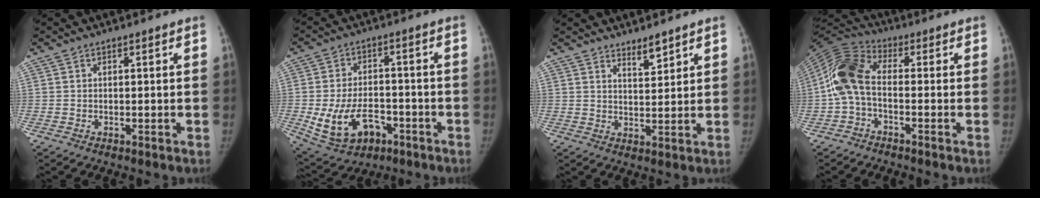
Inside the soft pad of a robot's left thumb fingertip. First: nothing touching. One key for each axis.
{"total": 13.4, "fx": -5.1, "fy": 8.9, "fz": 8.7, "tx": -0.145, "ty": 0.025, "tz": -0.070}
{"total": 3.5, "fx": 3.0, "fy": 0.9, "fz": 1.7, "tx": -0.019, "ty": -0.029, "tz": 0.051}
{"total": 10.6, "fx": -1.1, "fy": 5.9, "fz": 8.7, "tx": -0.181, "ty": 0.032, "tz": -0.039}